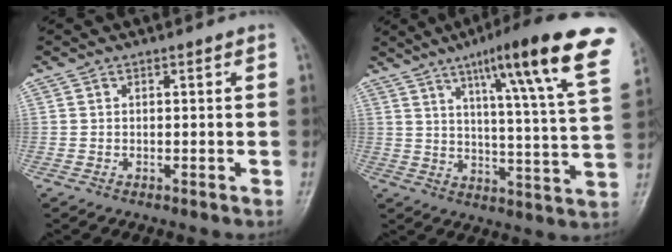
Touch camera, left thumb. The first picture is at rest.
{"total": 22.5, "force": [12.5, 2.4, 18.5], "torque": [-0.247, -0.040, 0.168]}